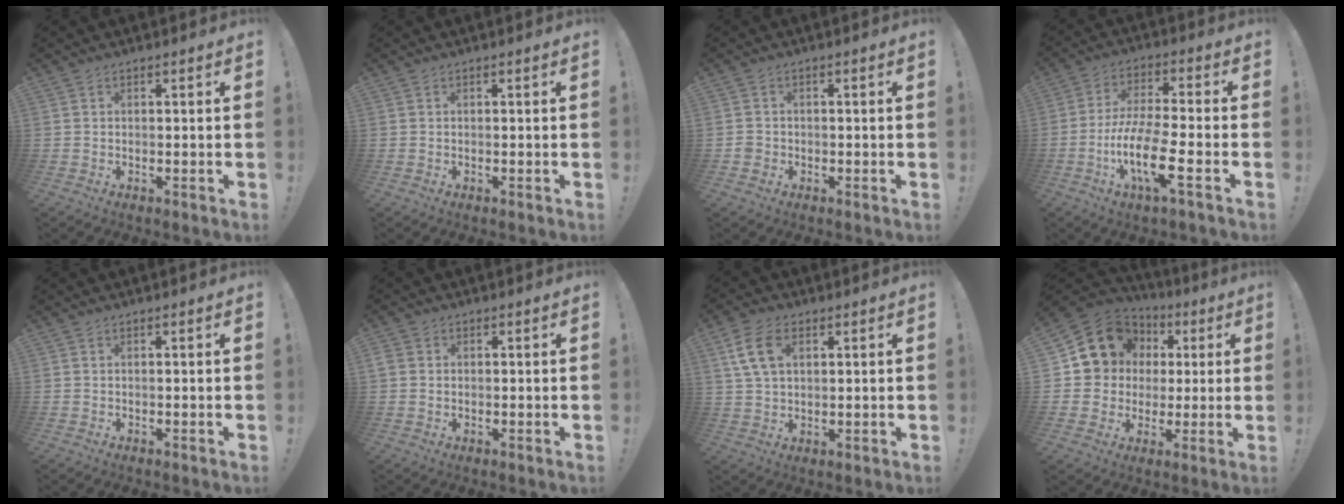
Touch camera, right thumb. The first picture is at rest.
{"total": 0.0}
{"total": 2.4, "force": [-1.2, 1.9, 0.9], "torque": [-0.014, 0.006, -0.021]}
{"total": 15.8, "force": [-5.7, 3.8, 14.2], "torque": [-0.275, 0.010, -0.099]}
{"total": 0.0}
{"total": 2.1, "force": [0.1, 1.9, 0.9], "torque": [-0.019, 0.006, 0.003]}
{"total": 10.4, "force": [4.0, 6.3, 7.3], "torque": [-0.133, -0.001, 0.075]}
{"total": 13.3, "force": [4.5, 11.8, 4.0], "torque": [-0.055, -0.020, 0.105]}